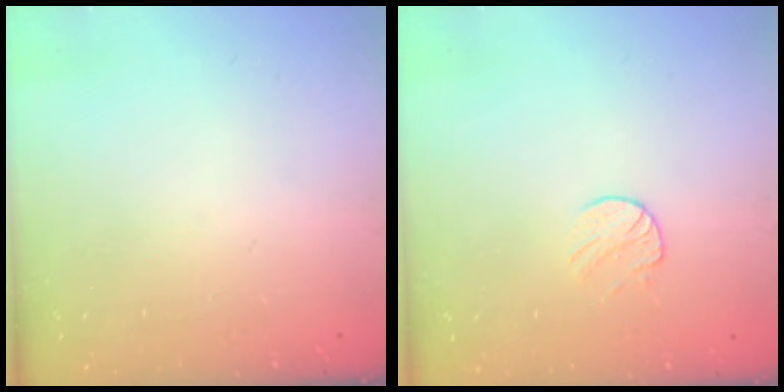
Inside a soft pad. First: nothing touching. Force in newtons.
{"total": 6.7, "press": 6.7, "slide": 0.6}